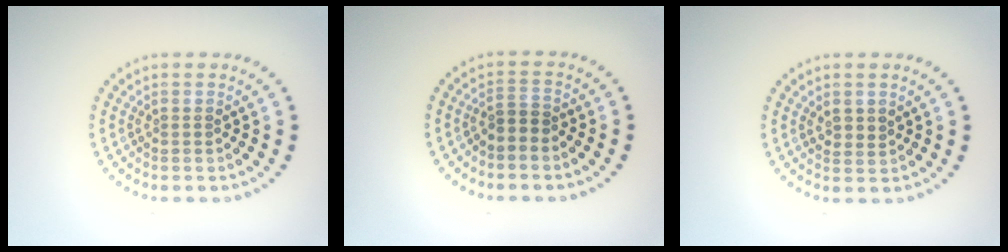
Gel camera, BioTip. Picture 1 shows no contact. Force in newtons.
{"total": 1.7, "press": 1.4, "slide": 1.0}
{"total": 1.5, "press": 1.2, "slide": 0.9}